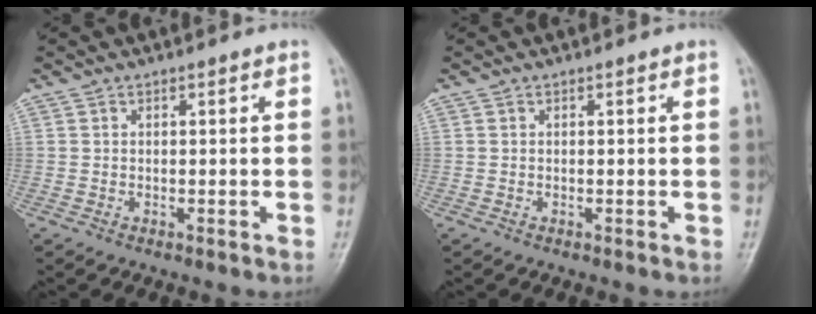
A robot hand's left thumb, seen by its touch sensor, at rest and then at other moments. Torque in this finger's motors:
{"motor_torque": [-0.25, 0.25, 0.00, 0.00, 0.00]}